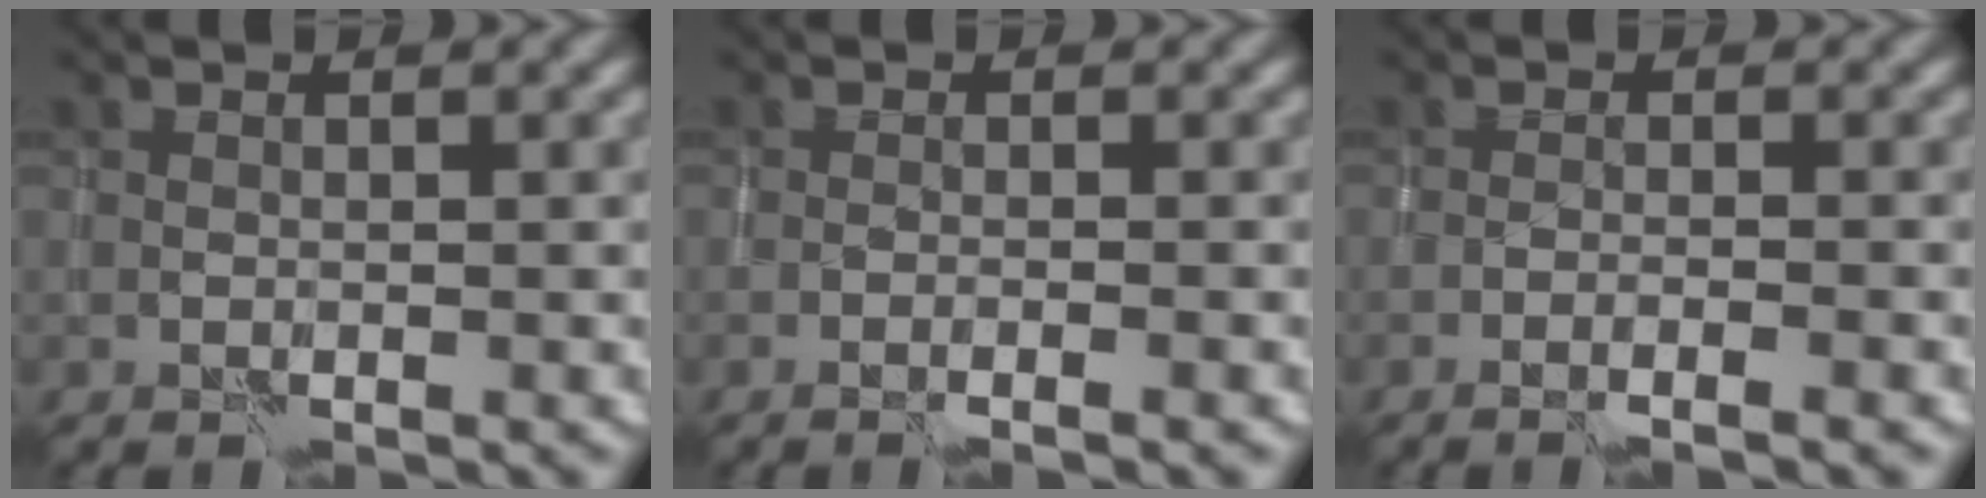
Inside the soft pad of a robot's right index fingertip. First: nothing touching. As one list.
[{"total": 1.7, "force": [-1.2, 0.2, 1.2], "torque": [-0.018, 0.005, -0.023]}, {"total": 2.4, "force": [-1.8, 0.2, 1.5], "torque": [-0.022, 0.006, -0.034]}]